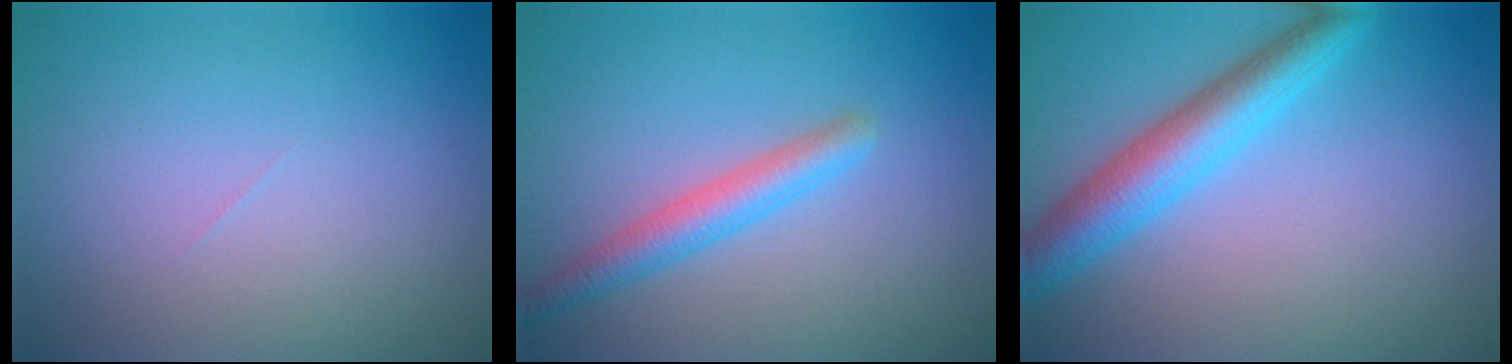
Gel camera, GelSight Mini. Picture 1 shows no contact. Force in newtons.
{"total": 3.0, "press": 3.0, "slide": 0.0}
{"total": 5.0, "press": 5.0, "slide": 0.2}